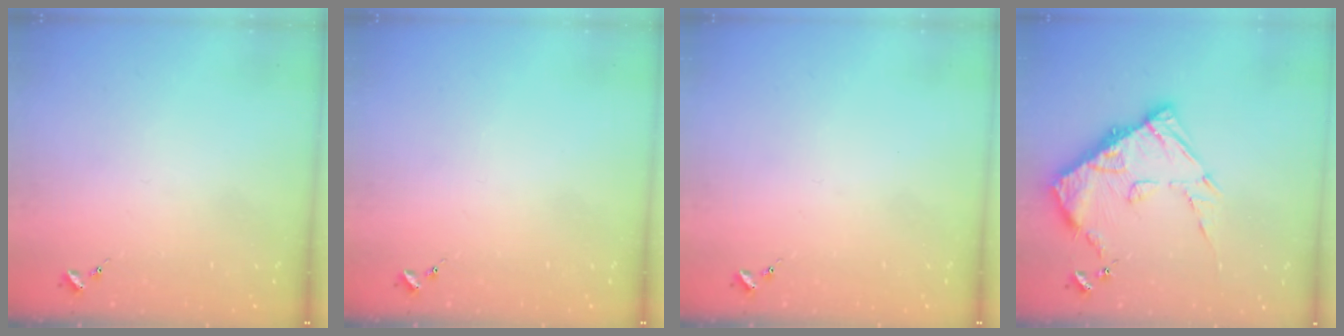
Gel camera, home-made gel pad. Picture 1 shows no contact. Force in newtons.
{"total": 0.0}
{"total": 0.0}
{"total": 14.4, "press": 14.3, "slide": 1.4}